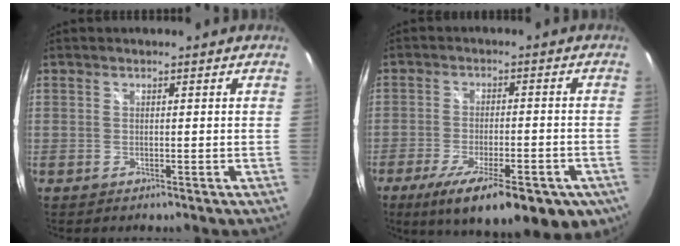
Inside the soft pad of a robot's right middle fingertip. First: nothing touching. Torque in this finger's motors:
{"motor_torque": [1.40, -0.74, 0.28, 0.10]}